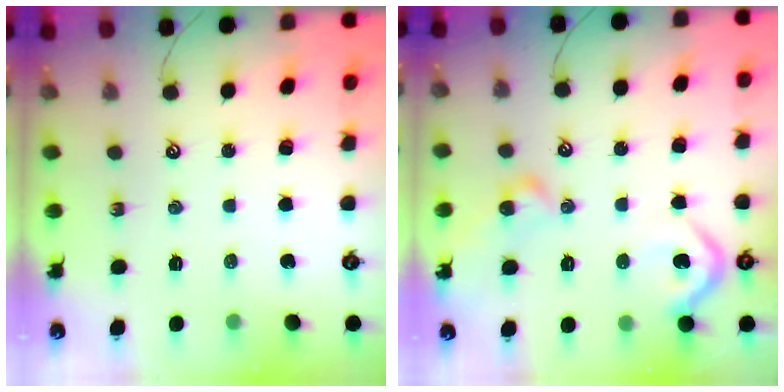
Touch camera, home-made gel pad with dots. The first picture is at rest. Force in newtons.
{"total": 9.9, "press": 9.8, "slide": 1.4}